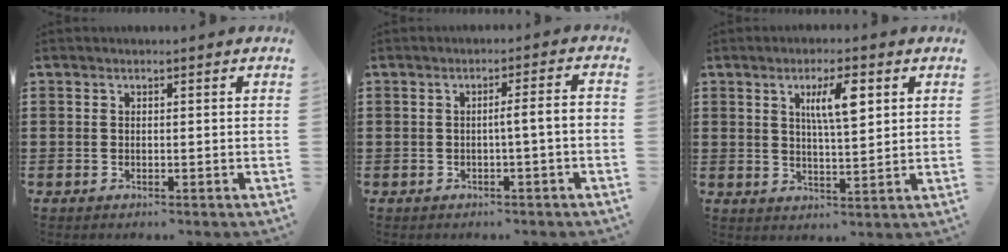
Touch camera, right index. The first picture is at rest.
{"total": 2.8, "force": [-0.8, -0.4, 2.7], "torque": [-0.046, -0.003, -0.018]}
{"total": 6.3, "force": [2.4, 1.7, 5.6], "torque": [-0.101, 0.004, 0.034]}